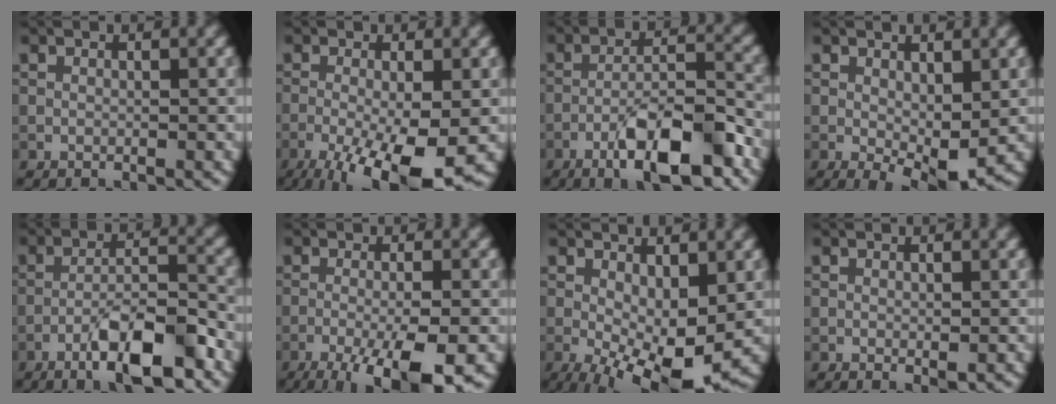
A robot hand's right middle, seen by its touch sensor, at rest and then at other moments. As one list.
[{"total": 9.3, "force": [-4.1, 2.4, 8.0], "torque": [-0.141, -0.017, -0.062]}, {"total": 9.2, "force": [-5.2, 2.4, 7.2], "torque": [-0.117, 0.012, -0.087]}, {"total": 4.0, "force": [-0.2, 1.6, 3.6], "torque": [-0.055, -0.011, 0.001]}, {"total": 8.1, "force": [-4.6, 2.0, 6.3], "torque": [-0.105, 0.010, -0.079]}, {"total": 9.4, "force": [-5.0, 2.4, 7.6], "torque": [-0.118, -0.012, -0.081]}, {"total": 9.4, "force": [-2.1, 3.8, 8.4], "torque": [-0.145, -0.014, -0.027]}, {"total": 0.7, "force": [-0.1, 0.2, 0.7], "torque": [-0.009, -0.003, -0.001]}]